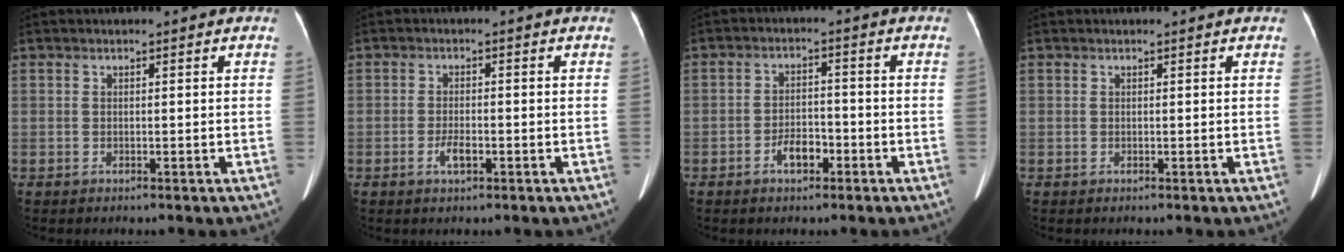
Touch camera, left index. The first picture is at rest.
{"total": 2.5, "force": [-1.1, 0.8, 2.0], "torque": [-0.043, -0.001, -0.018]}
{"total": 3.9, "force": [-2.2, 1.9, 2.6], "torque": [-0.048, 0.008, -0.037]}
{"total": 0.0}